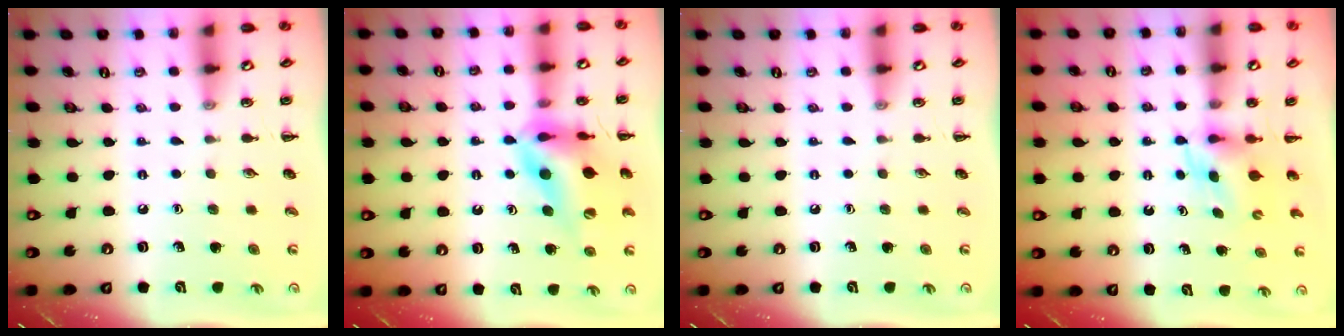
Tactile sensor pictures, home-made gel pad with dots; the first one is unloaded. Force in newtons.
{"total": 14.5, "press": 13.9, "slide": 4.1}
{"total": 0.0}
{"total": 3.1, "press": 2.9, "slide": 1.2}